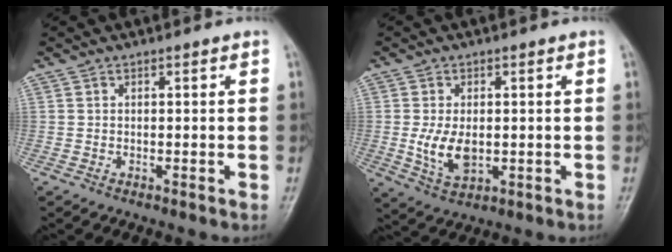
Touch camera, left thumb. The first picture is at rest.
{"total": 6.7, "force": [-0.3, 4.0, 5.4], "torque": [-0.097, -0.013, 0.003]}